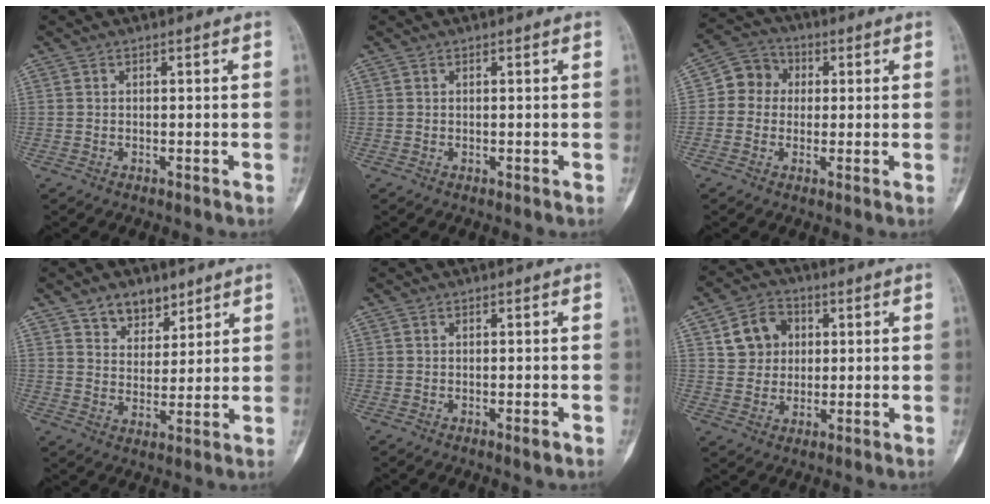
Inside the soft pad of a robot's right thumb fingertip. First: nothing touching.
{"total": 0.0}
{"total": 7.0, "force": [0.7, 6.3, 3.0], "torque": [-0.023, 0.014, -0.002]}
{"total": 7.4, "force": [5.1, 4.6, 2.8], "torque": [-0.013, -0.033, 0.092]}
{"total": 1.0, "force": [-0.4, 0.2, 0.9], "torque": [-0.016, -0.003, -0.004]}
{"total": 8.4, "force": [2.4, 7.1, 3.6], "torque": [-0.029, -0.002, 0.041]}